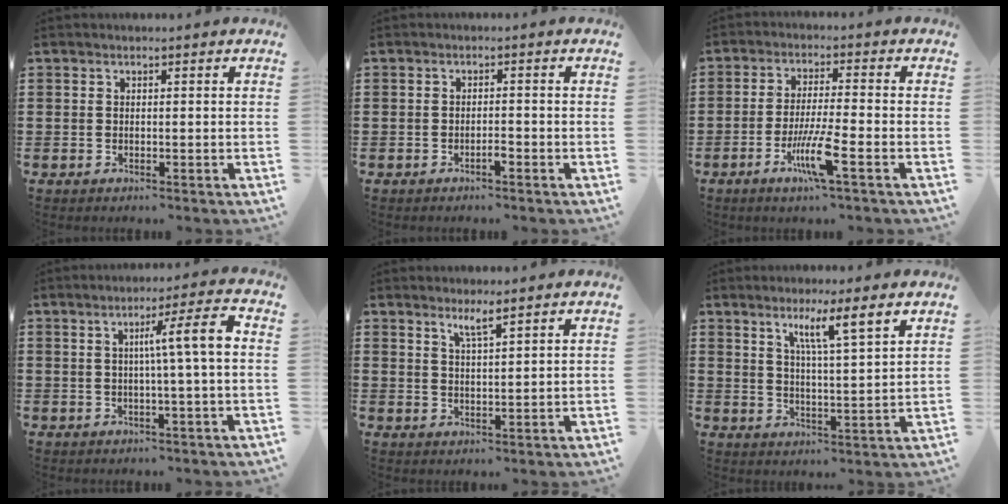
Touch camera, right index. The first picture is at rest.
{"total": 1.3, "force": [-1.0, 0.2, 0.9], "torque": [-0.020, -0.004, -0.017]}
{"total": 7.4, "force": [-3.5, 0.5, 6.5], "torque": [-0.130, -0.013, -0.067]}
{"total": 7.4, "force": [0.6, 0.0, 7.4], "torque": [-0.122, -0.004, -0.003]}
{"total": 2.8, "force": [2.1, 0.1, 1.9], "torque": [-0.040, 0.001, 0.037]}
{"total": 6.5, "force": [3.6, -0.3, 5.5], "torque": [-0.101, -0.006, 0.054]}